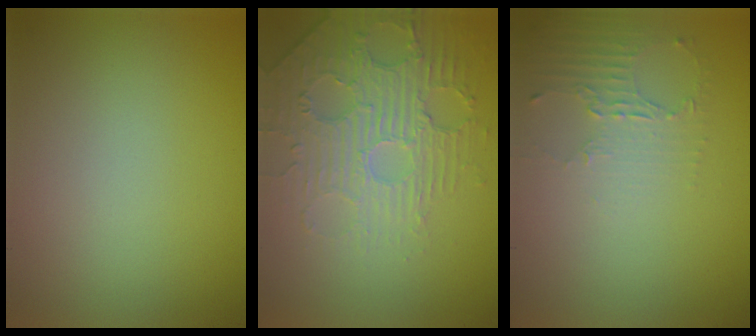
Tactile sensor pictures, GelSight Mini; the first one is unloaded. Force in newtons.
{"total": 4.6, "press": 3.6, "slide": 2.9}
{"total": 2.0, "press": 1.5, "slide": 1.4}